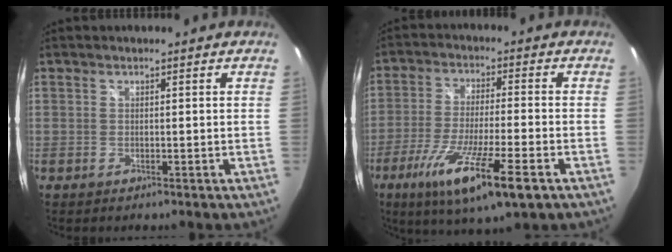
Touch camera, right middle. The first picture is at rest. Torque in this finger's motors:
{"motor_torque": [1.50, -0.64, 0.93, 0.21]}